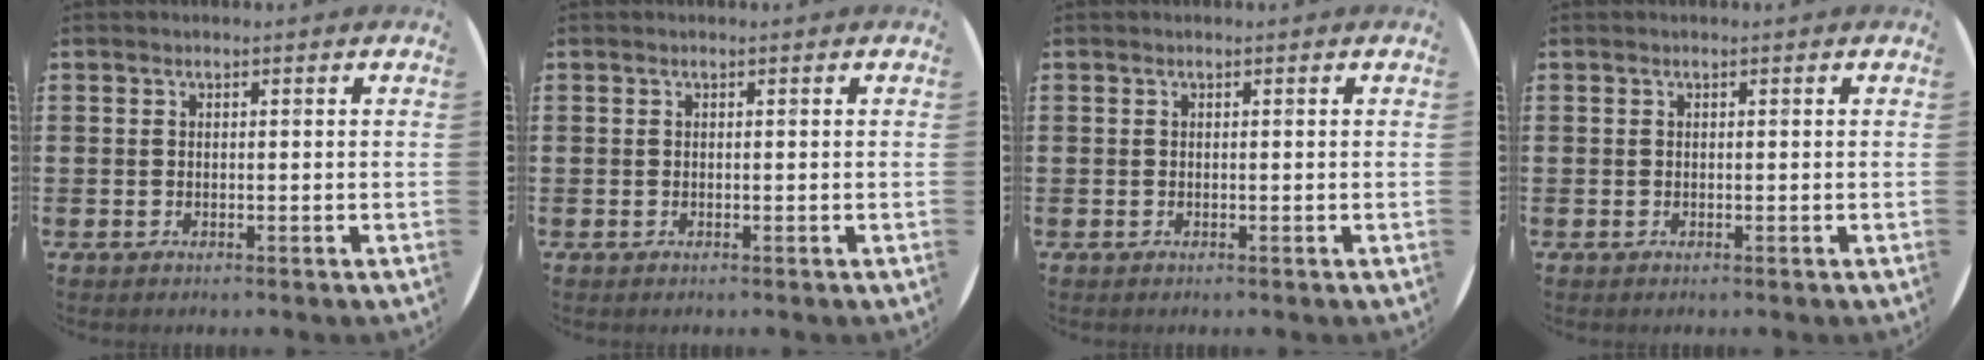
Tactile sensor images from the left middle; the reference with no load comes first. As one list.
[{"total": 0.0}, {"total": 0.0}, {"total": 0.0}]